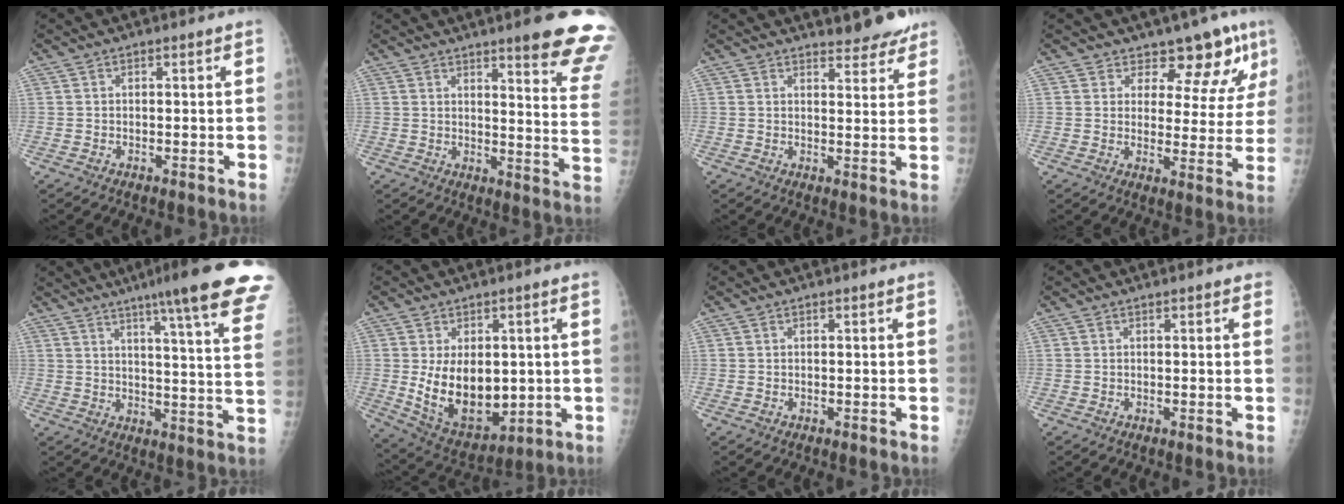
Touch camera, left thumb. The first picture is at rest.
{"total": 17.4, "force": [12.6, 2.0, 11.8], "torque": [-0.122, -0.081, 0.147]}
{"total": 6.8, "force": [6.2, 2.1, 1.9], "torque": [0.001, -0.039, 0.070]}
{"total": 10.3, "force": [8.1, 5.2, 3.7], "torque": [0.003, -0.052, 0.088]}
{"total": 21.6, "force": [15.5, 1.0, 15.1], "torque": [-0.190, -0.073, 0.192]}
{"total": 14.2, "force": [0.2, 8.7, 11.1], "torque": [-0.149, -0.020, 0.033]}
{"total": 0.0}
{"total": 1.2, "force": [0.9, 0.4, 0.7], "torque": [-0.007, 0.000, 0.008]}